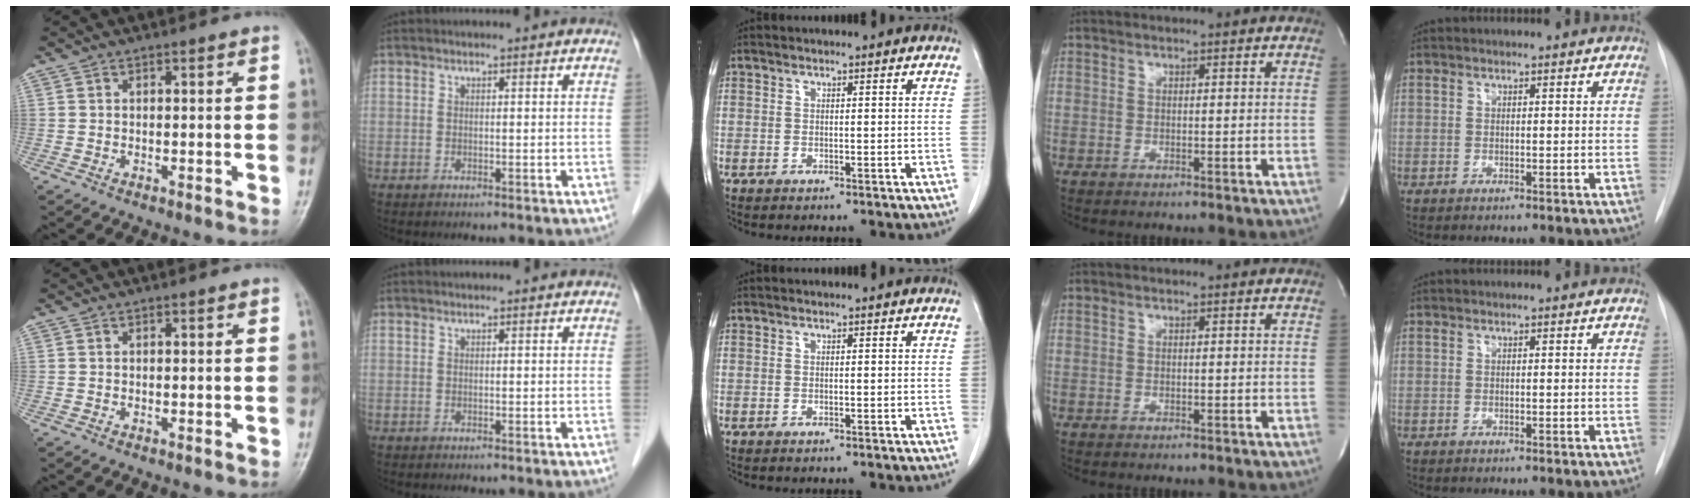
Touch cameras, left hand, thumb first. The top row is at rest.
{}